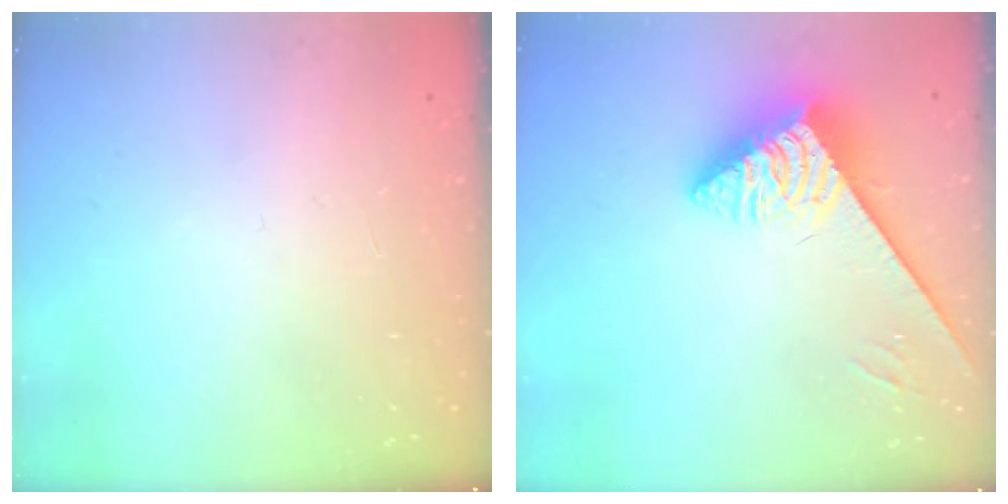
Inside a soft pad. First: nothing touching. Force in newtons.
{"total": 3.8, "press": 3.8, "slide": 0.5}